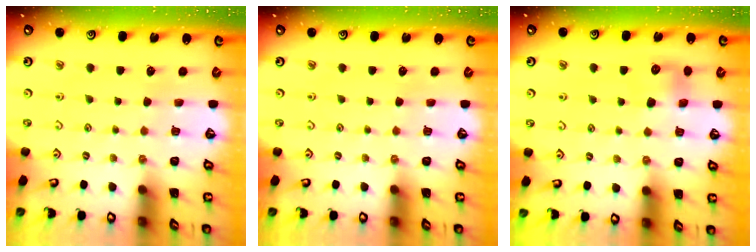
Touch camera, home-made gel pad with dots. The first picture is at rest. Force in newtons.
{"total": 0.0}
{"total": 6.8, "press": 6.8, "slide": 0.4}